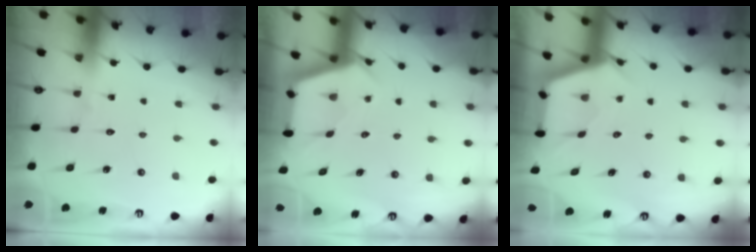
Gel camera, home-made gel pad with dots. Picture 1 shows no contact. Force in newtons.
{"total": 2.9, "press": 2.8, "slide": 0.3}
{"total": 2.5, "press": 2.5, "slide": 0.3}